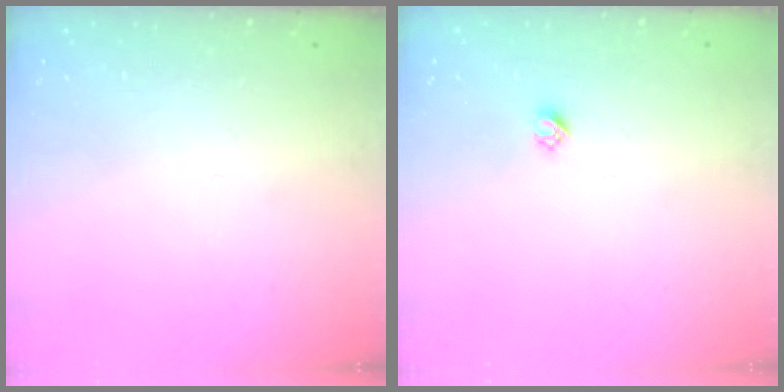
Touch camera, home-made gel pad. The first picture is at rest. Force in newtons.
{"total": 2.4, "press": 2.4, "slide": 0.2}